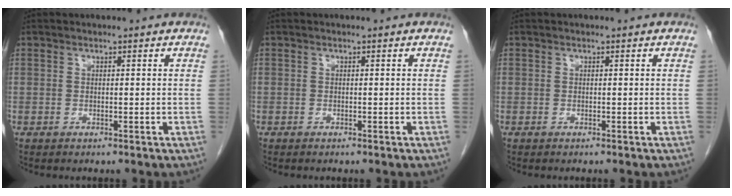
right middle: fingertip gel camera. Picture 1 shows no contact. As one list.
[{"total": 0.0}, {"total": 0.0}]